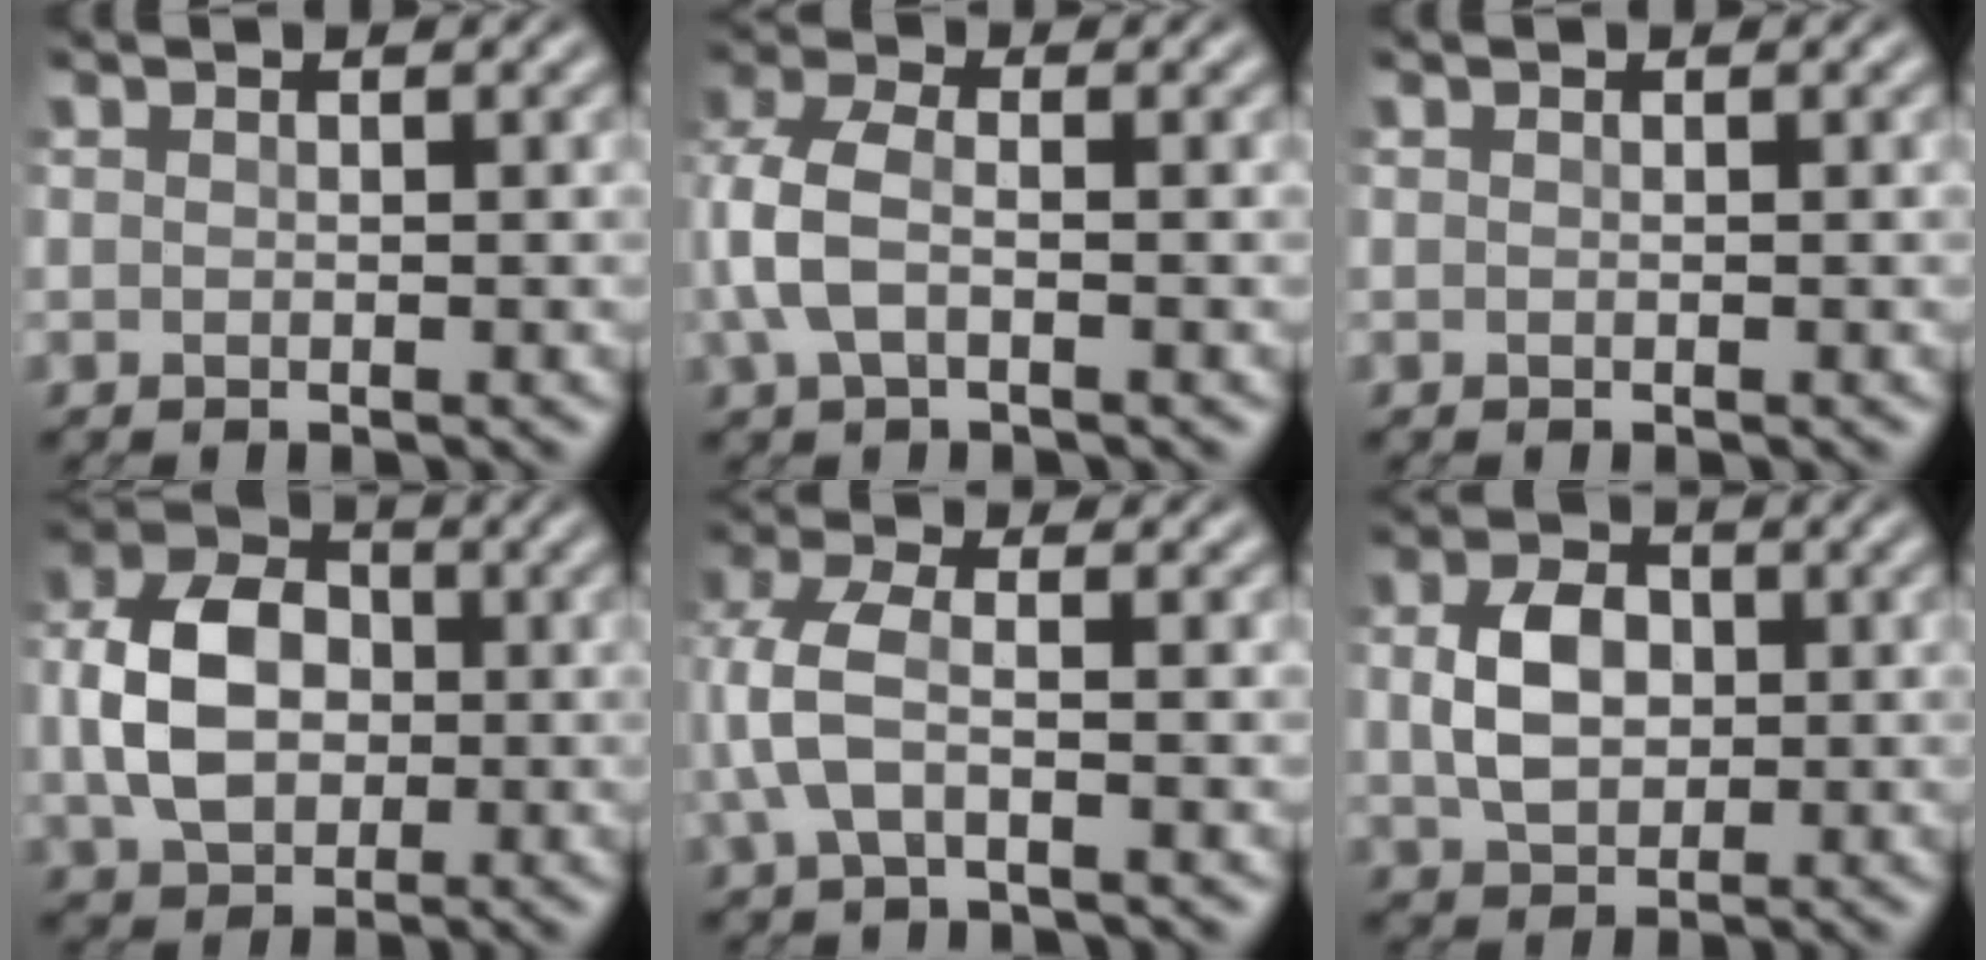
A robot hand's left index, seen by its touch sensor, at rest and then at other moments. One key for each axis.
{"total": 4.3, "fx": -0.4, "fy": 2.5, "fz": 3.4, "tx": -0.090, "ty": 0.008, "tz": -0.018}
{"total": 0.0}
{"total": 6.9, "fx": 0.0, "fy": 5.1, "fz": 4.7, "tx": -0.097, "ty": 0.008, "tz": -0.008}
{"total": 4.1, "fx": -0.2, "fy": 2.0, "fz": 3.6, "tx": -0.092, "ty": 0.008, "tz": -0.012}
{"total": 4.7, "fx": 0.4, "fy": 3.4, "fz": 3.2, "tx": -0.073, "ty": 0.001, "tz": 0.005}